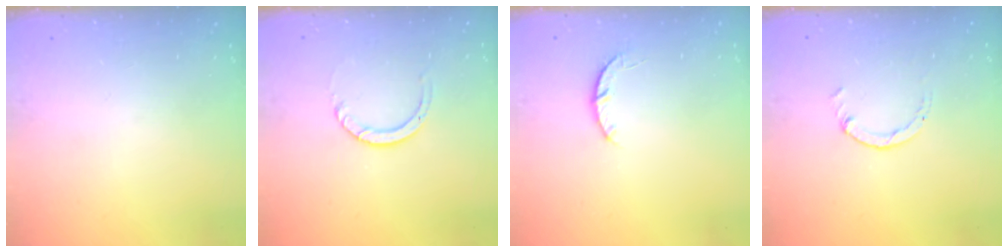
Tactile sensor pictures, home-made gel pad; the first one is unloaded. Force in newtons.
{"total": 3.5, "press": 3.5, "slide": 0.1}
{"total": 4.0, "press": 4.0, "slide": 0.5}
{"total": 1.1, "press": 1.1, "slide": 0.2}